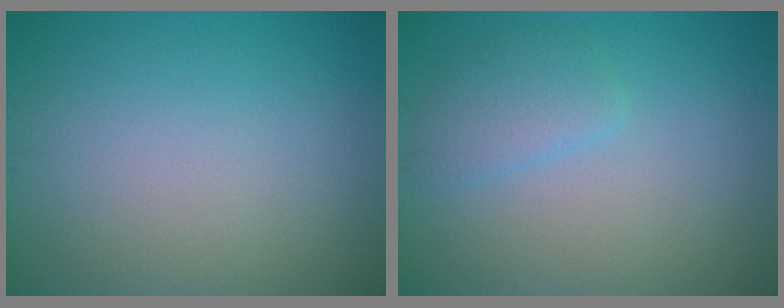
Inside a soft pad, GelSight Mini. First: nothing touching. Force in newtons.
{"total": 2.2, "press": 2.1, "slide": 0.2}